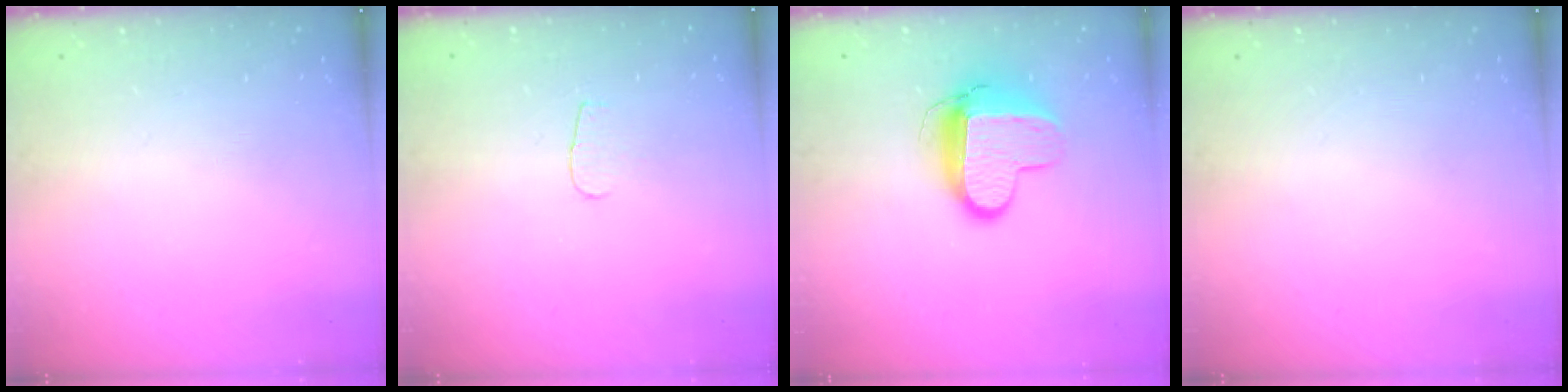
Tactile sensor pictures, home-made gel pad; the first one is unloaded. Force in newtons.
{"total": 2.8, "press": 2.8, "slide": 0.2}
{"total": 11.1, "press": 11.0, "slide": 1.3}
{"total": 0.0}